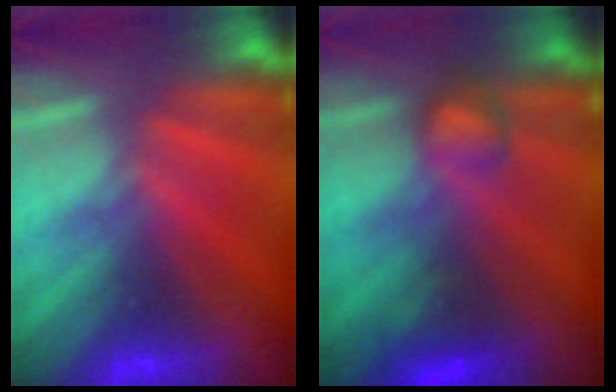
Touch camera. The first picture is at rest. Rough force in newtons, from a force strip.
{"total": 5.9}